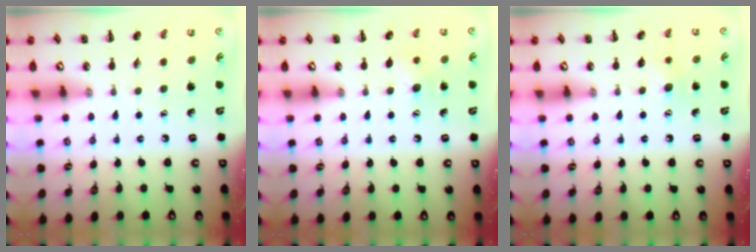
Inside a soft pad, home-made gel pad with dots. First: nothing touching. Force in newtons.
{"total": 7.0, "press": 6.7, "slide": 1.9}
{"total": 6.9, "press": 6.7, "slide": 1.5}